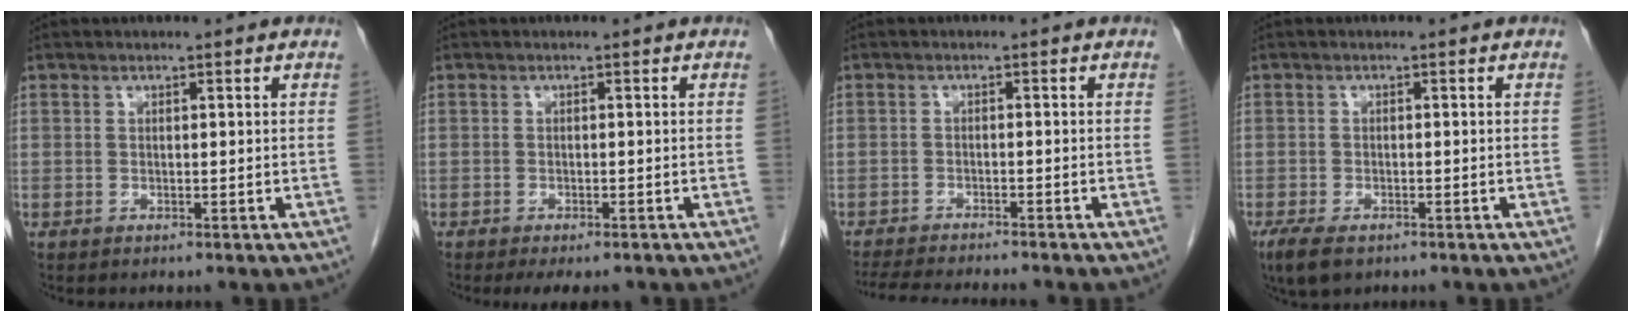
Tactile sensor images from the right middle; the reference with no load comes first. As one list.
[{"total": 5.0, "force": [-4.1, 1.5, 2.5], "torque": [-0.029, -0.009, -0.054]}, {"total": 9.9, "force": [-9.0, 0.3, 4.1], "torque": [-0.058, -0.016, -0.135]}, {"total": 4.8, "force": [-3.3, 1.9, 3.0], "torque": [-0.063, -0.013, -0.051]}]